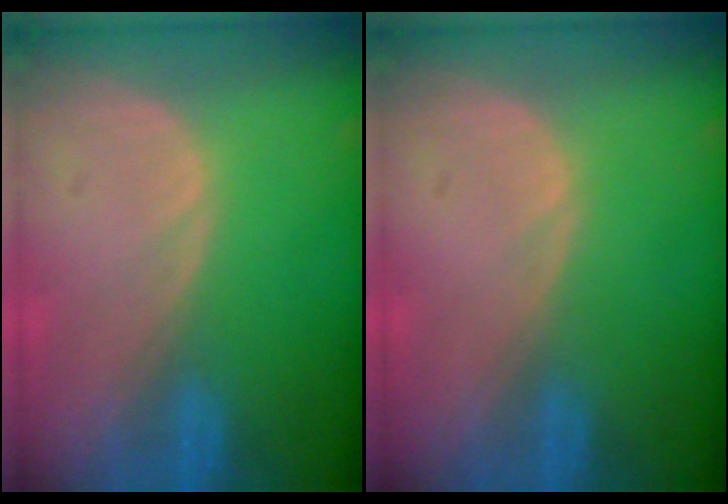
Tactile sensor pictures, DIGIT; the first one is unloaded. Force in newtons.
{"total": 0.0}